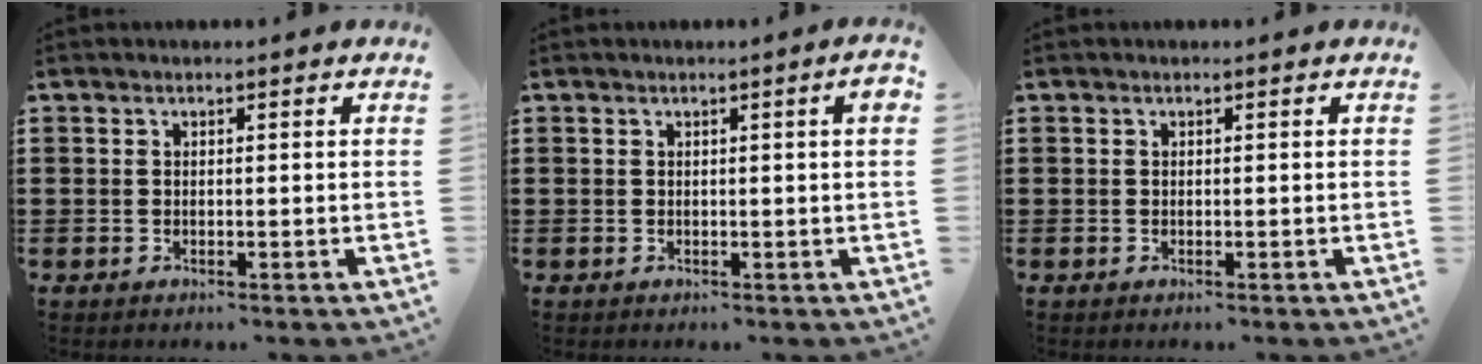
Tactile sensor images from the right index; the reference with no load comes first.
{"total": 1.6, "force": [0.3, -0.1, 1.6], "torque": [-0.028, -0.001, 0.004]}
{"total": 0.0}